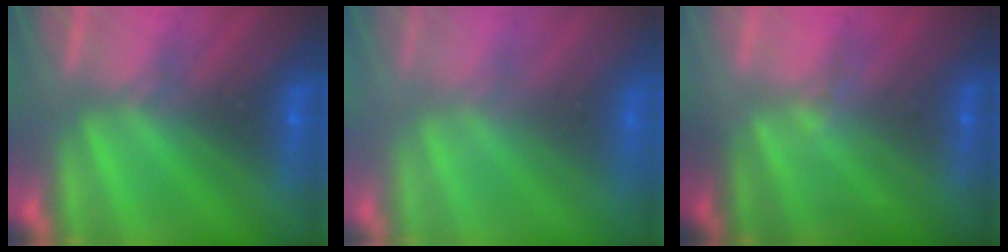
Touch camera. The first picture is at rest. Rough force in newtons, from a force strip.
{"total": 7.3}
{"total": 2.2}